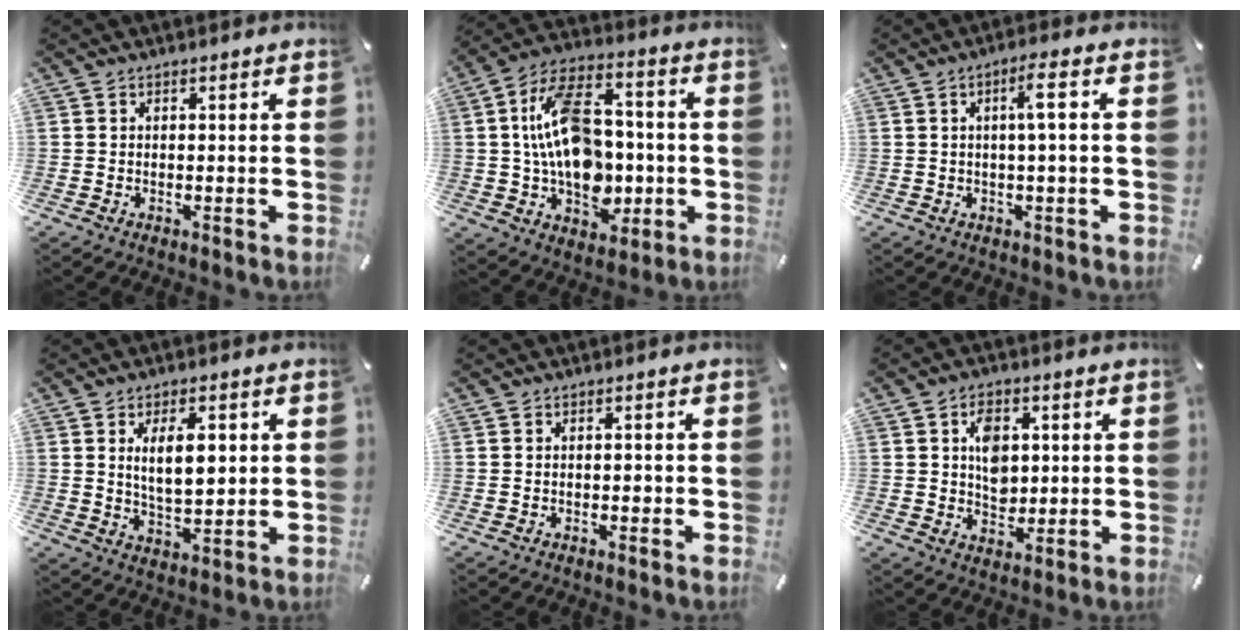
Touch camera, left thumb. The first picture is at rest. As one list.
[{"total": 18.9, "force": [-0.3, 12.8, 13.9], "torque": [-0.264, 0.014, -0.004]}, {"total": 5.1, "force": [0.8, 0.4, 5.0], "torque": [-0.089, -0.002, 0.007]}, {"total": 9.4, "force": [2.5, 4.7, 7.7], "torque": [-0.122, -0.010, 0.035]}, {"total": 1.0, "force": [-0.2, 0.6, 0.8], "torque": [-0.016, 0.001, -0.005]}, {"total": 7.3, "force": [1.4, 5.7, 4.3], "torque": [-0.053, -0.001, 0.021]}]